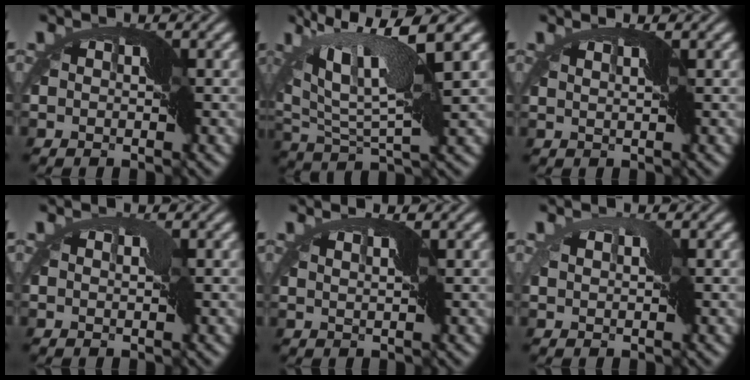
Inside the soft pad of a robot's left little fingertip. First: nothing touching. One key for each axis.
{"total": 7.9, "fx": 4.9, "fy": 0.9, "fz": 6.1, "tx": -0.144, "ty": 0.011, "tz": 0.086}
{"total": 1.4, "fx": 0.9, "fy": -1.0, "fz": -0.4, "tx": -0.004, "ty": 0.002, "tz": 0.017}
{"total": 0.9, "fx": 0.2, "fy": 0.3, "fz": 0.8, "tx": -0.015, "ty": 0.001, "tz": 0.005}
{"total": 1.7, "fx": 1.0, "fy": -1.3, "fz": -0.5, "tx": -0.002, "ty": 0.001, "tz": 0.019}
{"total": 1.1, "fx": 0.5, "fy": 0.4, "fz": 0.9, "tx": -0.022, "ty": 0.001, "tz": 0.009}